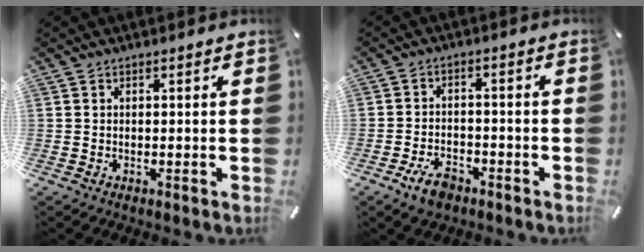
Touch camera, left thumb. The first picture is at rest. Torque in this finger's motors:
{"motor_torque": [0.21, 1.67, 0.32, 0.32, 0.00]}